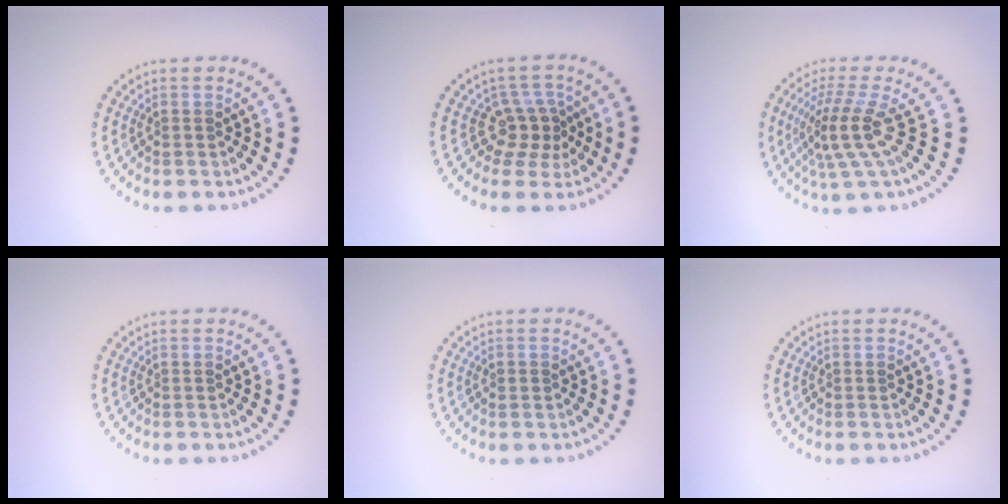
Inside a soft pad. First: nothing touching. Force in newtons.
{"total": 2.9, "press": 2.1, "slide": 2.0}
{"total": 4.1, "press": 2.7, "slide": 3.1}
{"total": 0.0}
{"total": 0.8, "press": 0.8, "slide": 0.2}
{"total": 0.0}